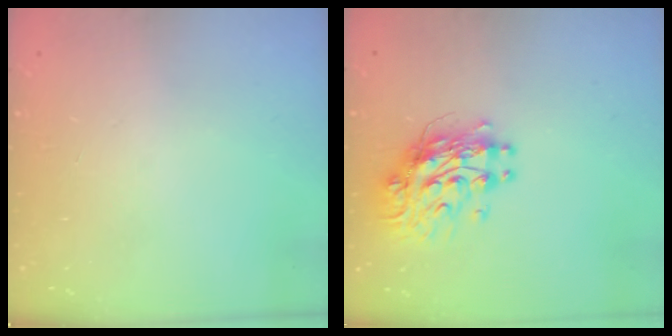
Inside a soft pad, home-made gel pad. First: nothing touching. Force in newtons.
{"total": 11.5, "press": 11.4, "slide": 0.9}